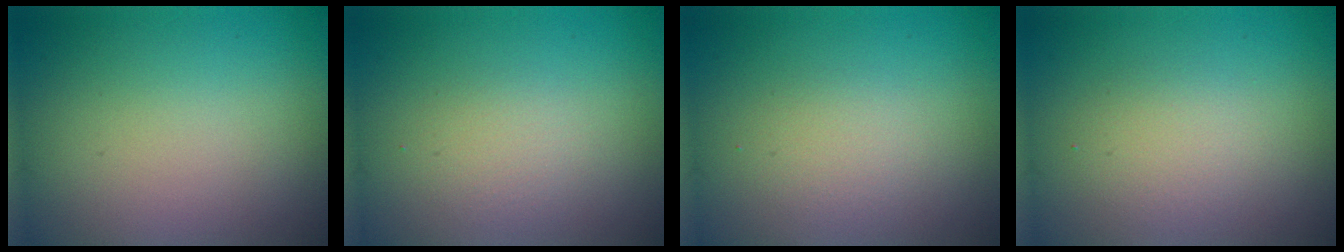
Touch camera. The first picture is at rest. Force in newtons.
{"total": 1.6, "press": 1.6, "slide": 0.0}
{"total": 1.6, "press": 1.6, "slide": 0.2}
{"total": 2.2, "press": 2.2, "slide": 0.3}